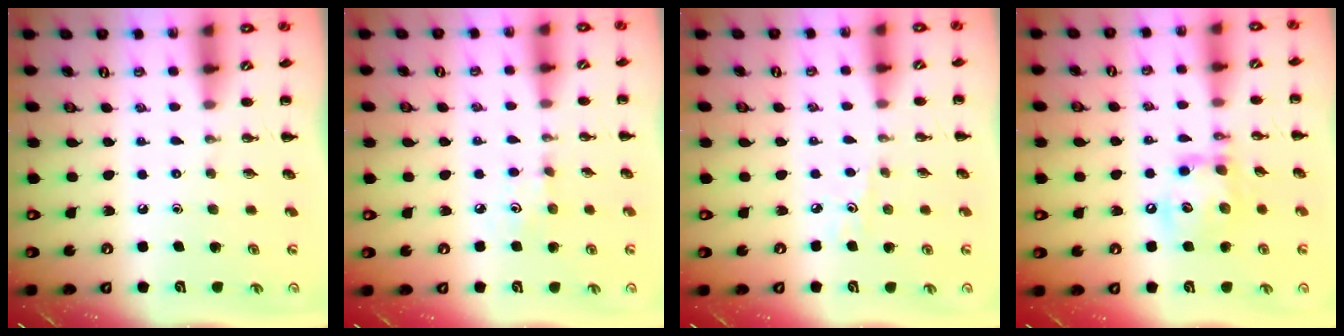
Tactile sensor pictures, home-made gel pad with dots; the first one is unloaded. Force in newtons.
{"total": 3.7, "press": 3.5, "slide": 1.2}
{"total": 3.9, "press": 3.7, "slide": 1.2}
{"total": 13.6, "press": 13.5, "slide": 1.2}